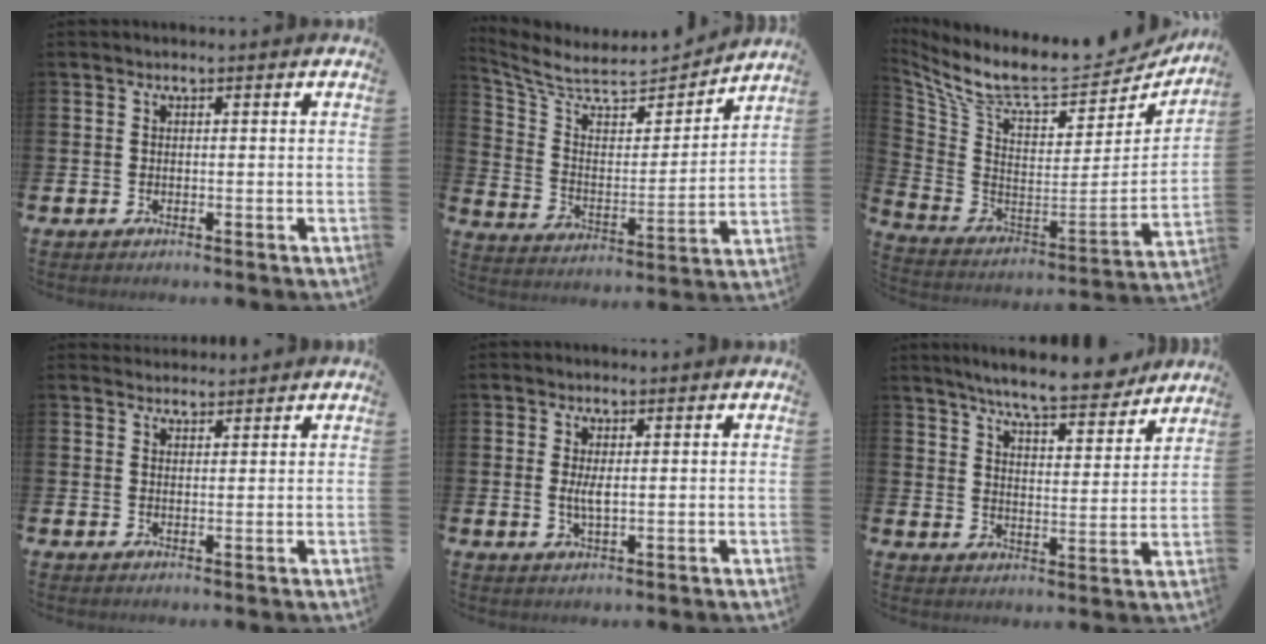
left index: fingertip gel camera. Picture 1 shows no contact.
{"total": 7.2, "force": [6.5, 2.3, 2.0], "torque": [-0.081, -0.058, 0.110]}
{"total": 9.0, "force": [7.3, 2.5, 4.7], "torque": [-0.118, -0.057, 0.120]}
{"total": 1.9, "force": [1.9, 0.6, 0.0], "torque": [0.009, -0.011, 0.032]}
{"total": 2.2, "force": [0.3, 0.7, 2.1], "torque": [-0.033, -0.002, 0.003]}
{"total": 8.1, "force": [7.6, 0.4, 2.9], "torque": [-0.066, -0.048, 0.130]}